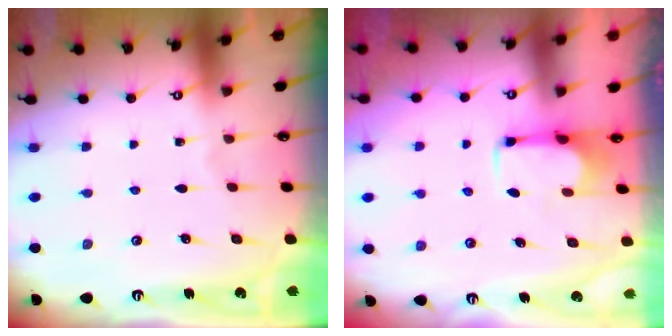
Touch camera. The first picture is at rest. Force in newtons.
{"total": 2.8, "press": 2.6, "slide": 1.0}